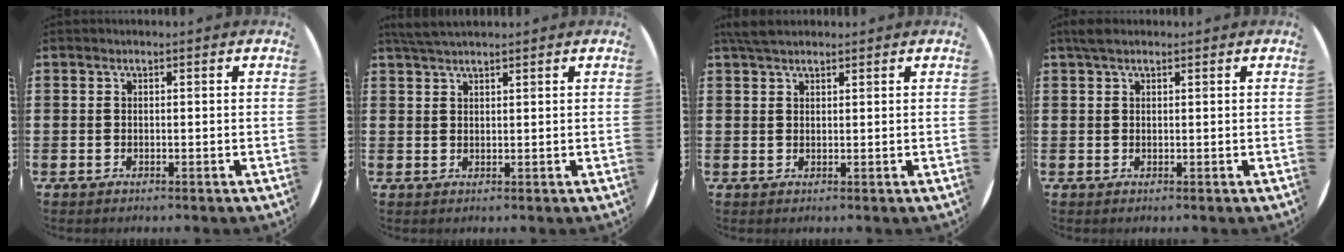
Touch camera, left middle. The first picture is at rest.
{"total": 2.6, "force": [2.4, 0.3, 1.0], "torque": [-0.023, 0.003, 0.044]}
{"total": 3.0, "force": [2.5, 1.0, 1.3], "torque": [-0.023, 0.003, 0.046]}
{"total": 1.6, "force": [1.3, 0.7, 0.8], "torque": [-0.018, 0.006, 0.023]}